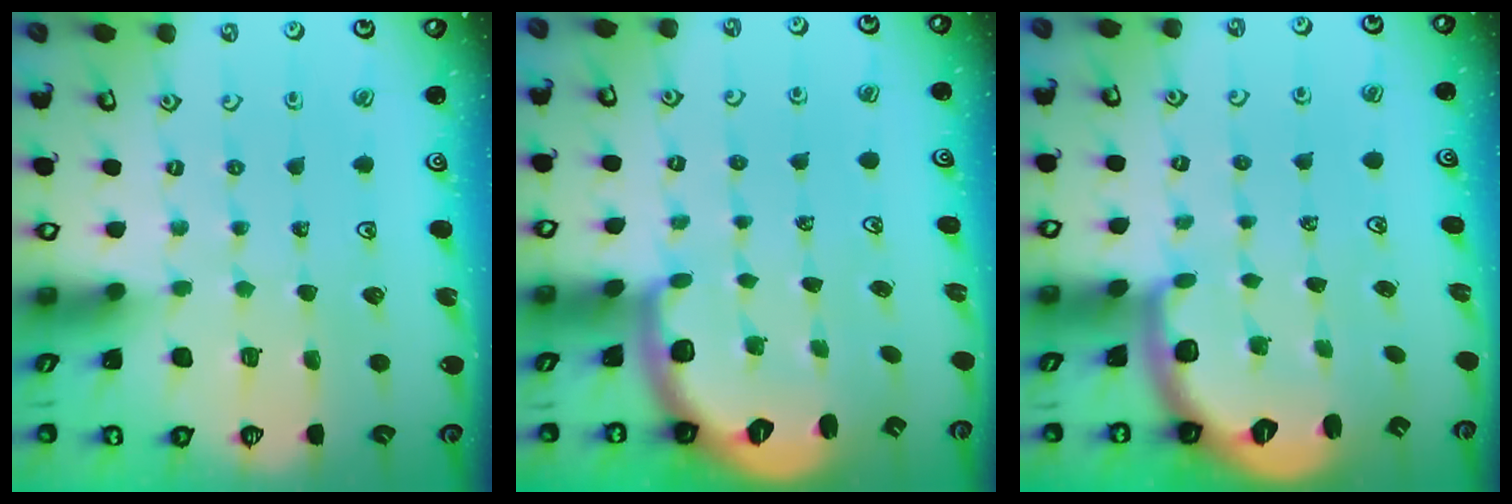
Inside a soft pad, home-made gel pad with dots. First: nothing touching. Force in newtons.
{"total": 2.0, "press": 1.5, "slide": 1.3}
{"total": 2.0, "press": 1.5, "slide": 1.3}